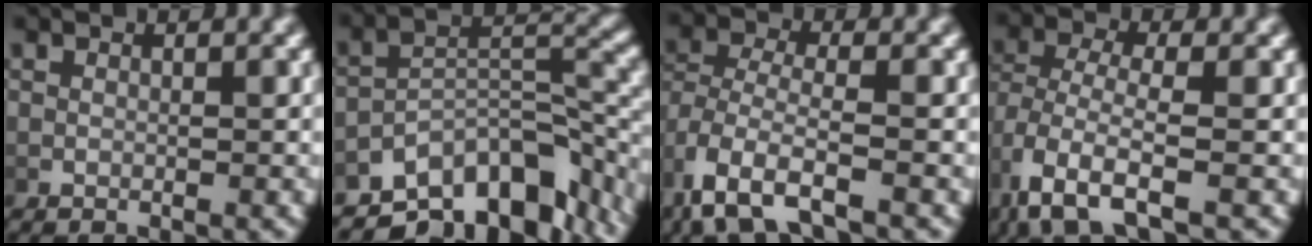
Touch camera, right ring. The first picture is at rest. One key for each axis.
{"total": 12.0, "fx": -6.9, "fy": 6.4, "fz": 7.4, "tx": -0.103, "ty": -0.017, "tz": -0.100}
{"total": 4.3, "fx": -1.9, "fy": 2.2, "fz": 3.1, "tx": -0.099, "ty": -0.038, "tz": -0.013}
{"total": 4.2, "fx": -1.6, "fy": 2.0, "fz": 3.4, "tx": -0.098, "ty": -0.036, "tz": -0.008}